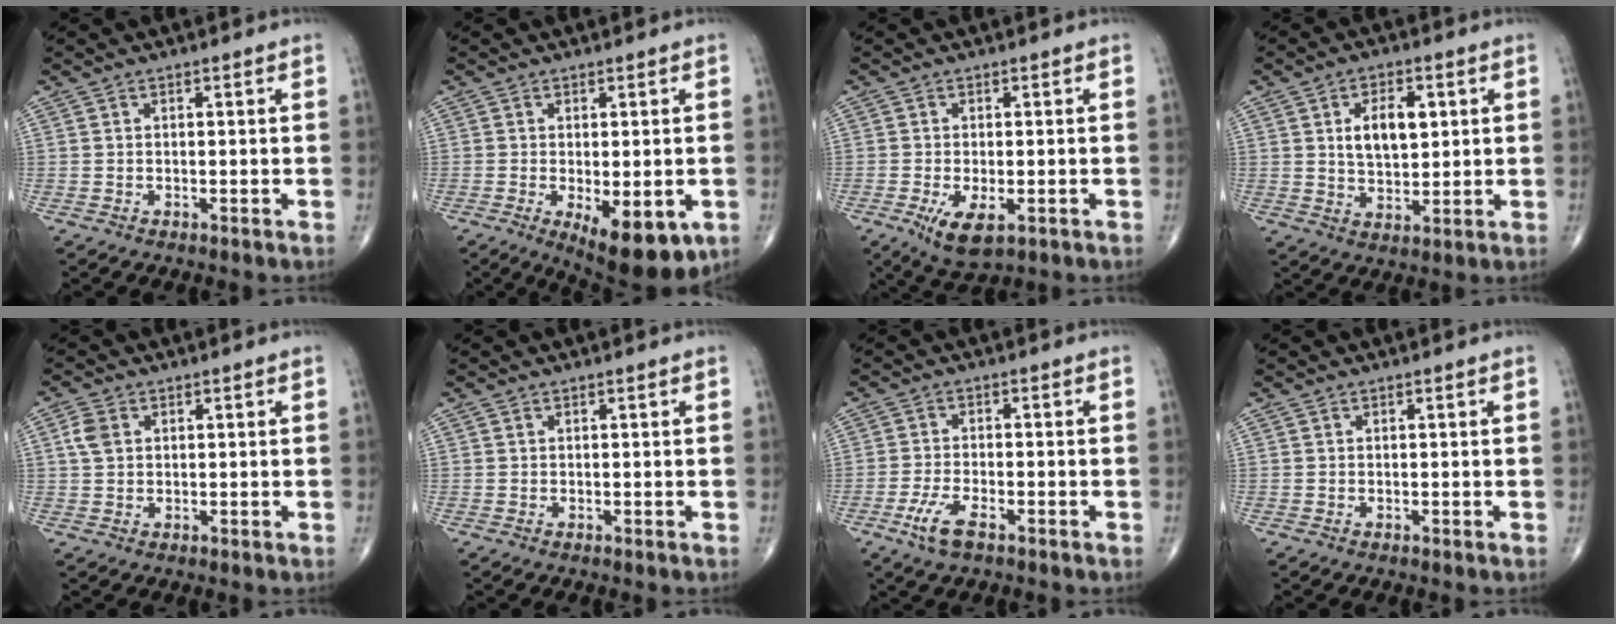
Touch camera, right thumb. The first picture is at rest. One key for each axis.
{"total": 11.8, "fx": -4.3, "fy": 4.8, "fz": 9.9, "tx": -0.127, "ty": -0.016, "tz": -0.053}
{"total": 6.5, "fx": -2.4, "fy": 2.9, "fz": 5.3, "tx": -0.093, "ty": -0.013, "tz": -0.034}
{"total": 8.6, "fx": 2.1, "fy": 4.9, "fz": 6.8, "tx": -0.089, "ty": -0.008, "tz": 0.040}
{"total": 3.2, "fx": 0.9, "fy": 2.3, "fz": 1.9, "tx": -0.039, "ty": 0.004, "tz": 0.018}
{"total": 0.0}
{"total": 5.2, "fx": -2.9, "fy": 1.9, "fz": 3.9, "tx": -0.086, "ty": 0.007, "tz": -0.054}
{"total": 0.0}